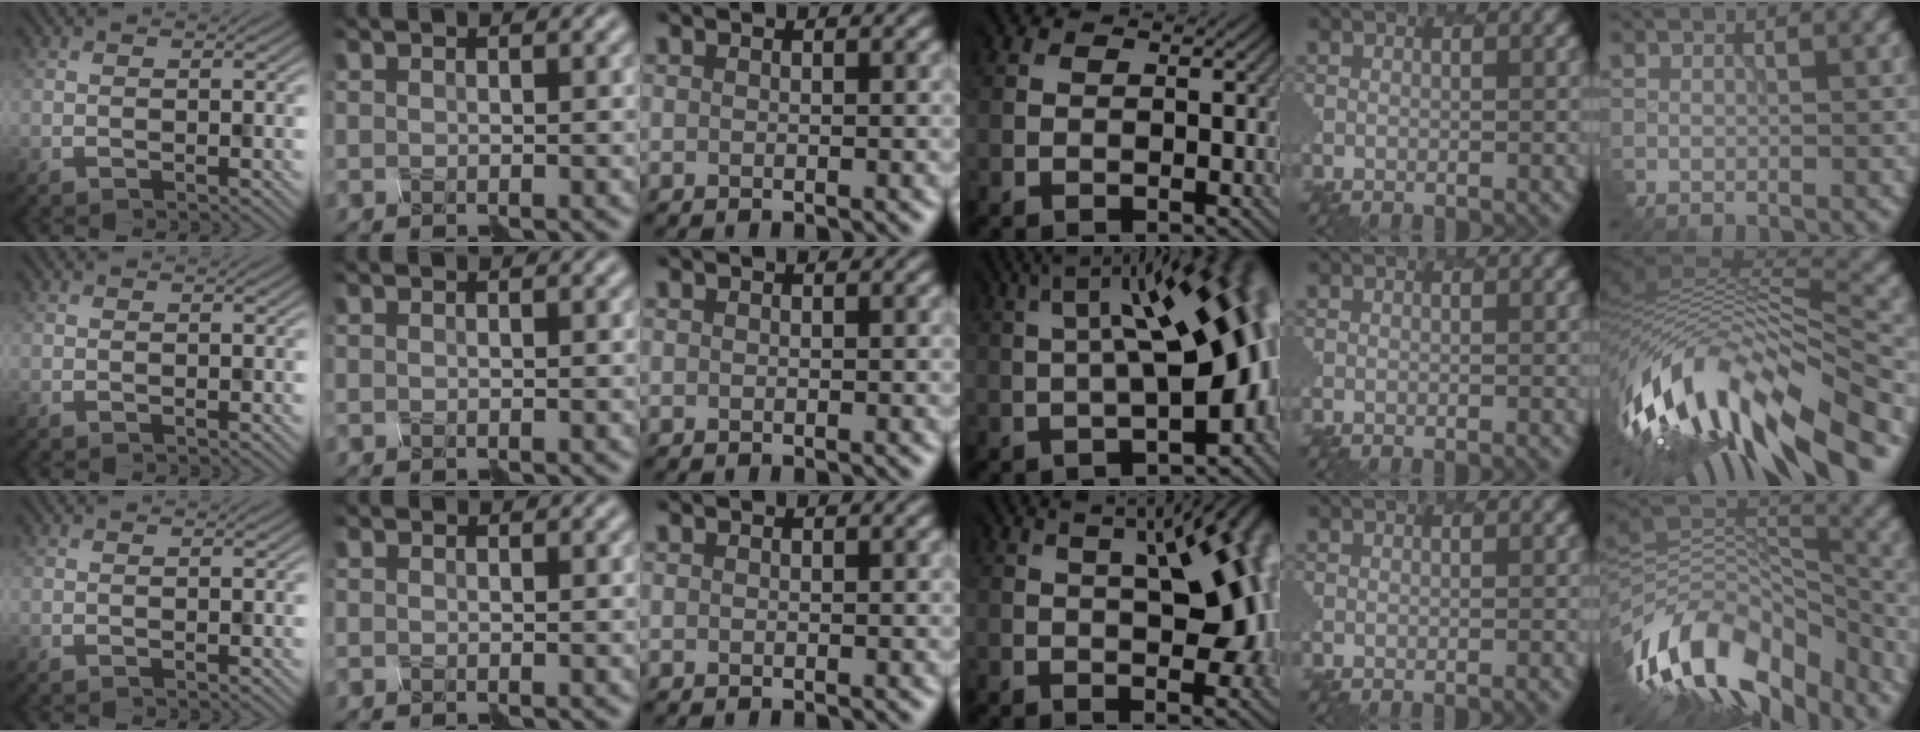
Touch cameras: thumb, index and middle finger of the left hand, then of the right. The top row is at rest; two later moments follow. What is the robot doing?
{"motion": "disassemble", "object": "spray bottle"}